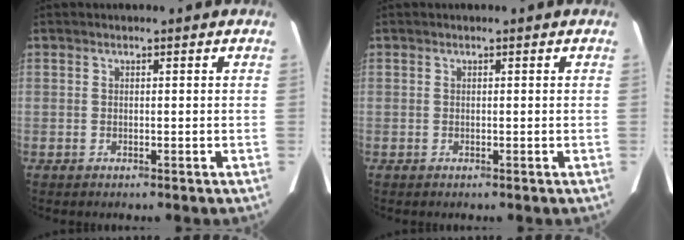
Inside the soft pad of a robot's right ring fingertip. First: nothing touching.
{"total": 0.0}